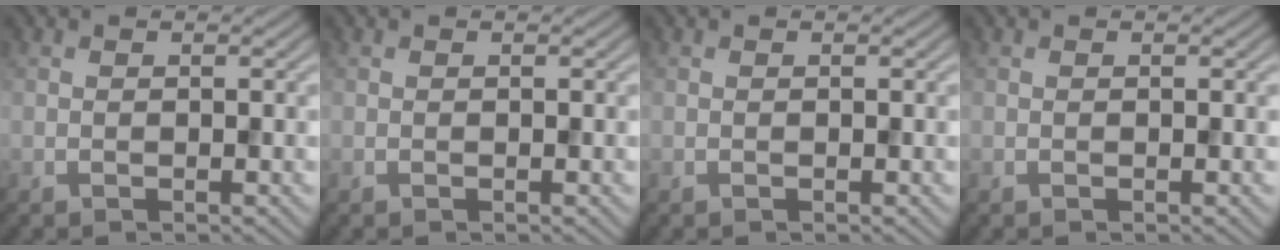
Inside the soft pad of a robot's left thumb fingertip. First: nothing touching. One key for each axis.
{"total": 0.0}
{"total": 0.0}
{"total": 0.0}